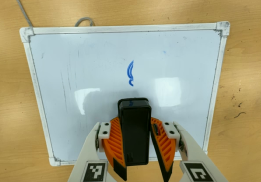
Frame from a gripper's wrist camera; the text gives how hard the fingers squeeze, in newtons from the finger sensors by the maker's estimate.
{"total": 8.0, "left": 8.4, "right": 7.5}